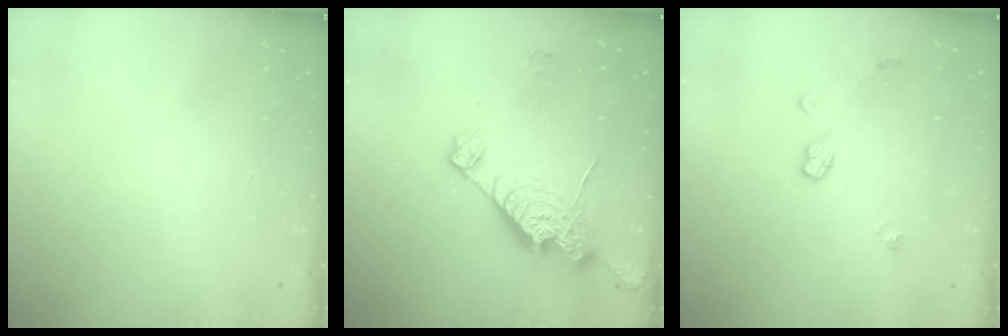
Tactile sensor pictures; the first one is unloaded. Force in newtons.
{"total": 13.8, "press": 13.7, "slide": 1.3}
{"total": 6.8, "press": 6.8, "slide": 0.2}